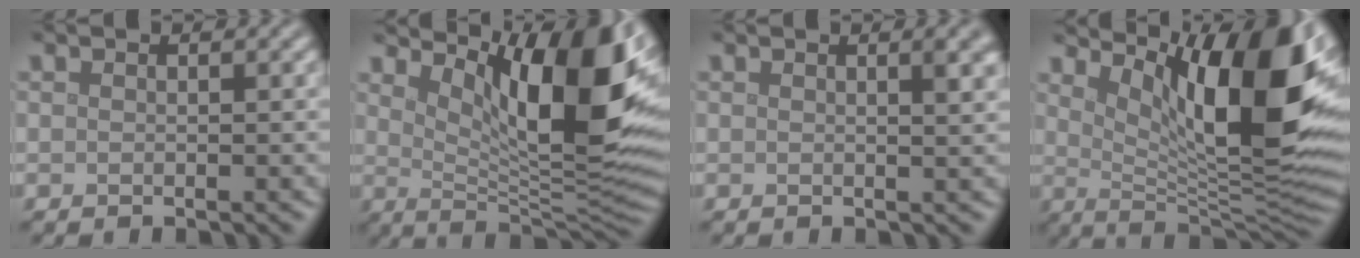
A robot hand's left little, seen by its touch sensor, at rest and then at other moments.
{"total": 12.7, "force": [5.3, 4.0, 10.8], "torque": [-0.147, -0.009, 0.089]}
{"total": 1.8, "force": [0.7, 0.5, 1.6], "torque": [-0.012, 0.004, 0.006]}
{"total": 13.9, "force": [5.2, 4.1, 12.2], "torque": [-0.155, -0.008, 0.085]}